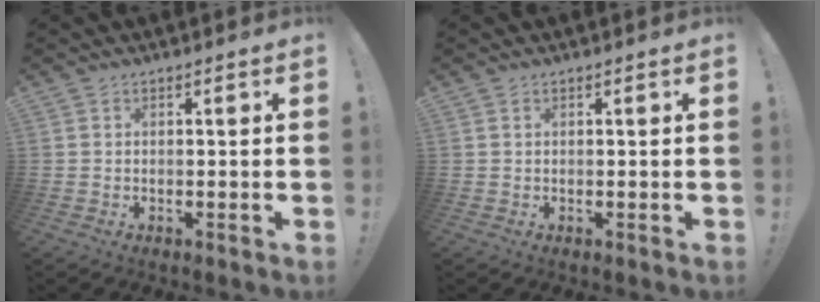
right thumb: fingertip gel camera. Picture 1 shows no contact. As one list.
[{"total": 0.0}]